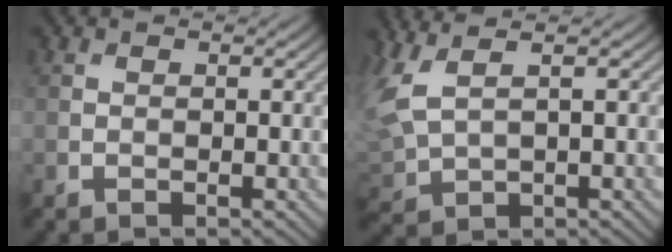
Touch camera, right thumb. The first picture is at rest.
{"total": 7.6, "force": [3.0, 3.5, 6.0], "torque": [-0.189, 0.004, 0.071]}